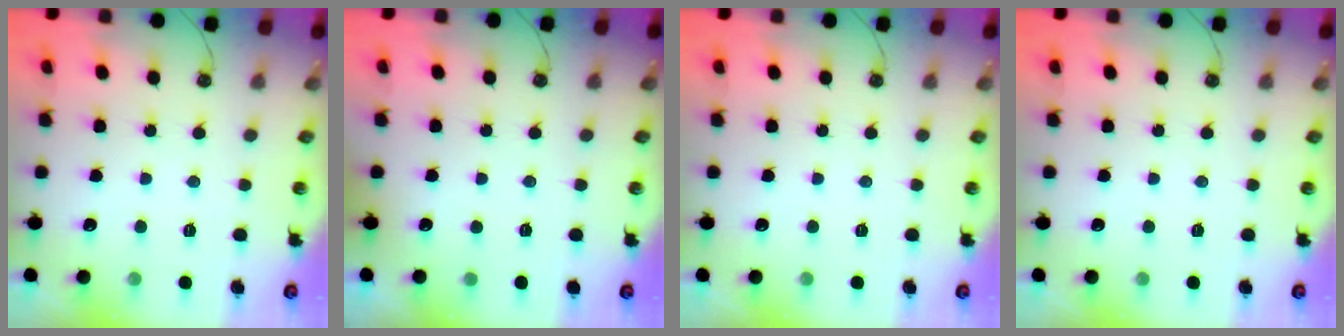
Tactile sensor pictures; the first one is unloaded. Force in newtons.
{"total": 1.1, "press": 0.6, "slide": 0.9}
{"total": 0.0}
{"total": 0.0}